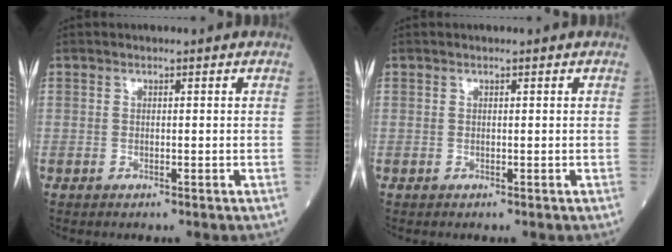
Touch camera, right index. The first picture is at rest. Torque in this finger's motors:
{"motor_torque": [-0.02, 0.00, -0.03, 0.00]}